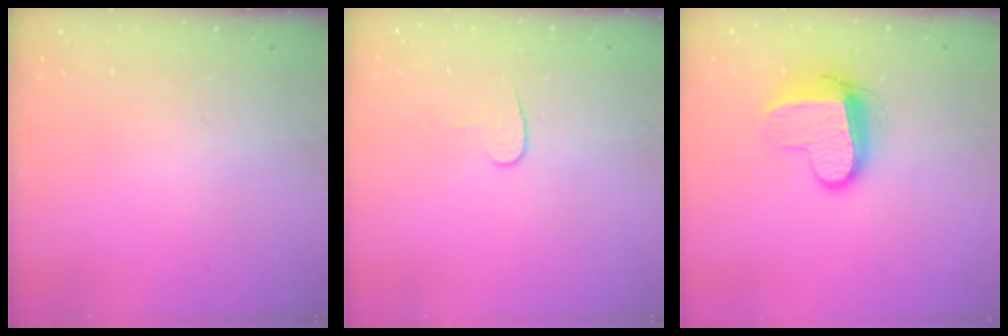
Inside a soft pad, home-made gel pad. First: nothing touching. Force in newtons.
{"total": 4.5, "press": 4.5, "slide": 0.5}
{"total": 10.4, "press": 10.3, "slide": 0.9}